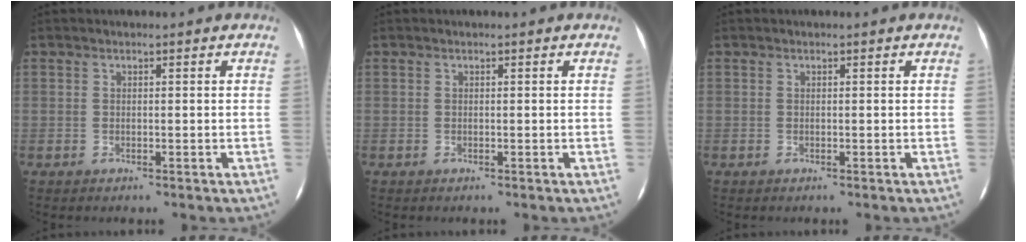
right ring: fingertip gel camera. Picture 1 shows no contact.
{"total": 0.0}
{"total": 0.0}